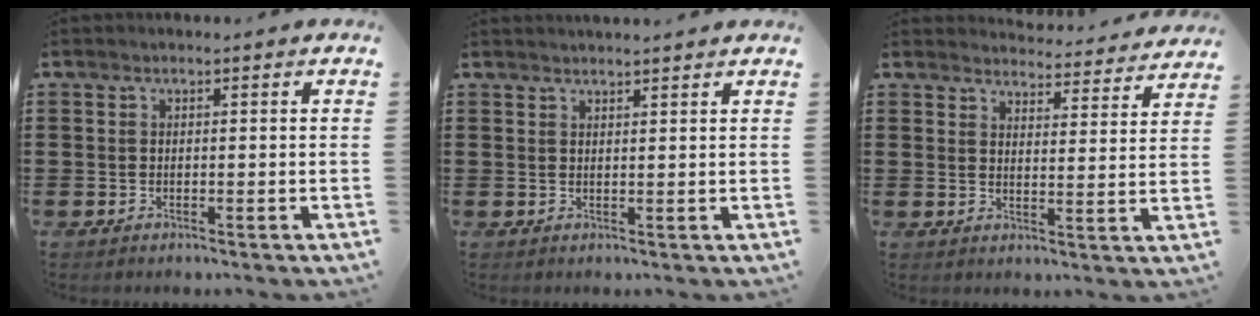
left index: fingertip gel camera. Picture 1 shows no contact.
{"total": 1.5, "force": [1.5, -0.1, 0.2], "torque": [-0.006, 0.001, 0.030]}
{"total": 4.1, "force": [4.1, 0.1, 0.0], "torque": [-0.011, -0.033, 0.070]}